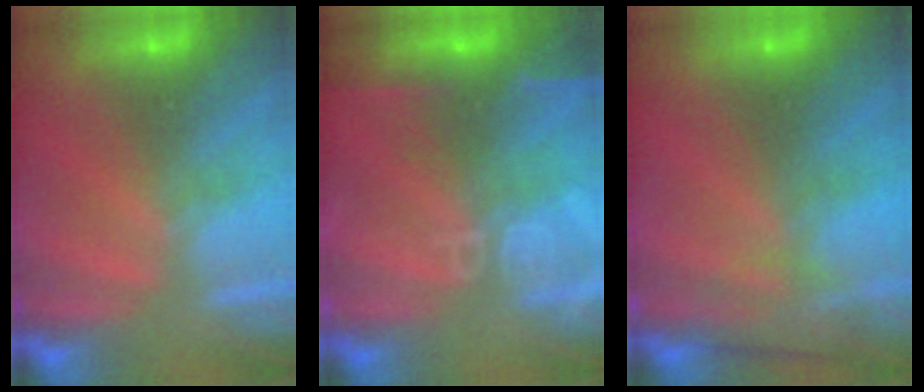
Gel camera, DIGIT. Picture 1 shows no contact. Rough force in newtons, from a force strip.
{"total": 13.7}
{"total": 2.7}